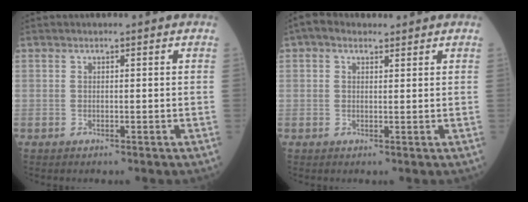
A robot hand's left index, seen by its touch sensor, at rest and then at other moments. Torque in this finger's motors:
{"motor_torque": [0.96, -0.95, 0.24, 0.05]}